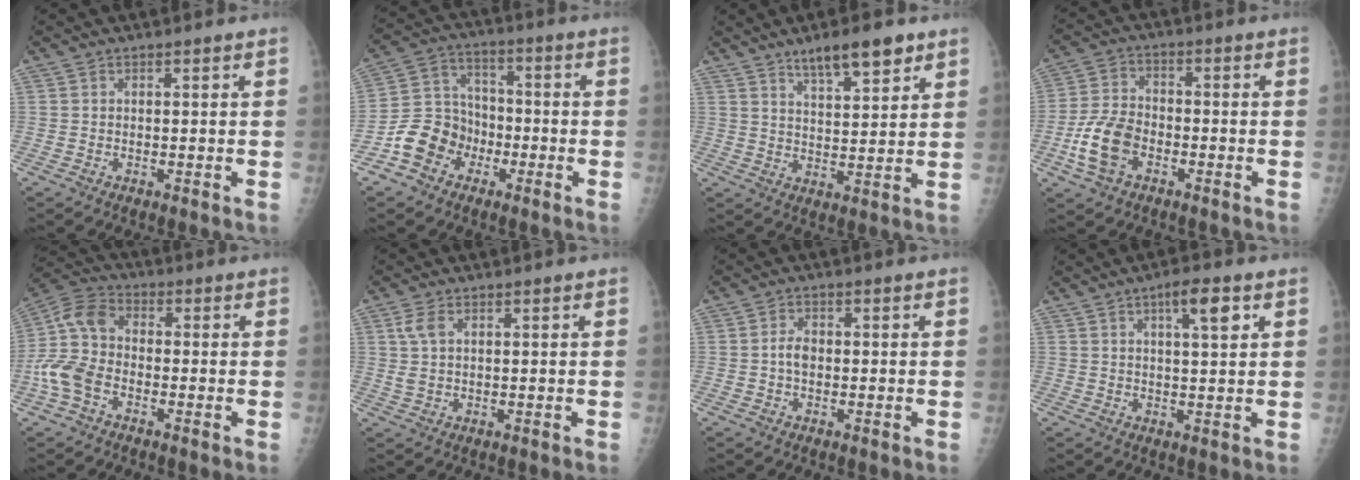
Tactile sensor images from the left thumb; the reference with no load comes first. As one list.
[{"total": 11.0, "force": [-5.2, 8.9, 3.9], "torque": [-0.043, 0.053, -0.101]}, {"total": 8.7, "force": [5.9, 2.4, 5.9], "torque": [-0.080, -0.030, 0.100]}, {"total": 9.8, "force": [-3.8, 6.4, 6.5], "torque": [-0.124, 0.020, -0.075]}, {"total": 10.2, "force": [-3.2, 6.7, 7.0], "torque": [-0.152, 0.028, -0.074]}, {"total": 3.3, "force": [1.2, 1.7, 2.6], "torque": [-0.060, 0.004, 0.025]}, {"total": 2.5, "force": [-0.4, 1.7, 1.9], "torque": [-0.028, 0.009, -0.010]}, {"total": 5.6, "force": [2.5, 1.3, 4.8], "torque": [-0.072, -0.004, 0.038]}]